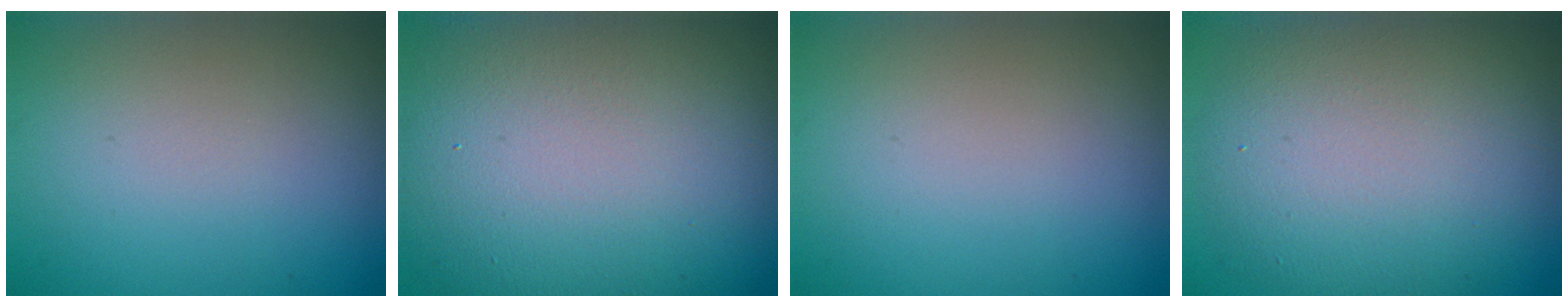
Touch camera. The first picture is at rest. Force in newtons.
{"total": 16.9, "press": 16.9, "slide": 0.6}
{"total": 0.0}
{"total": 9.8, "press": 9.8, "slide": 1.1}